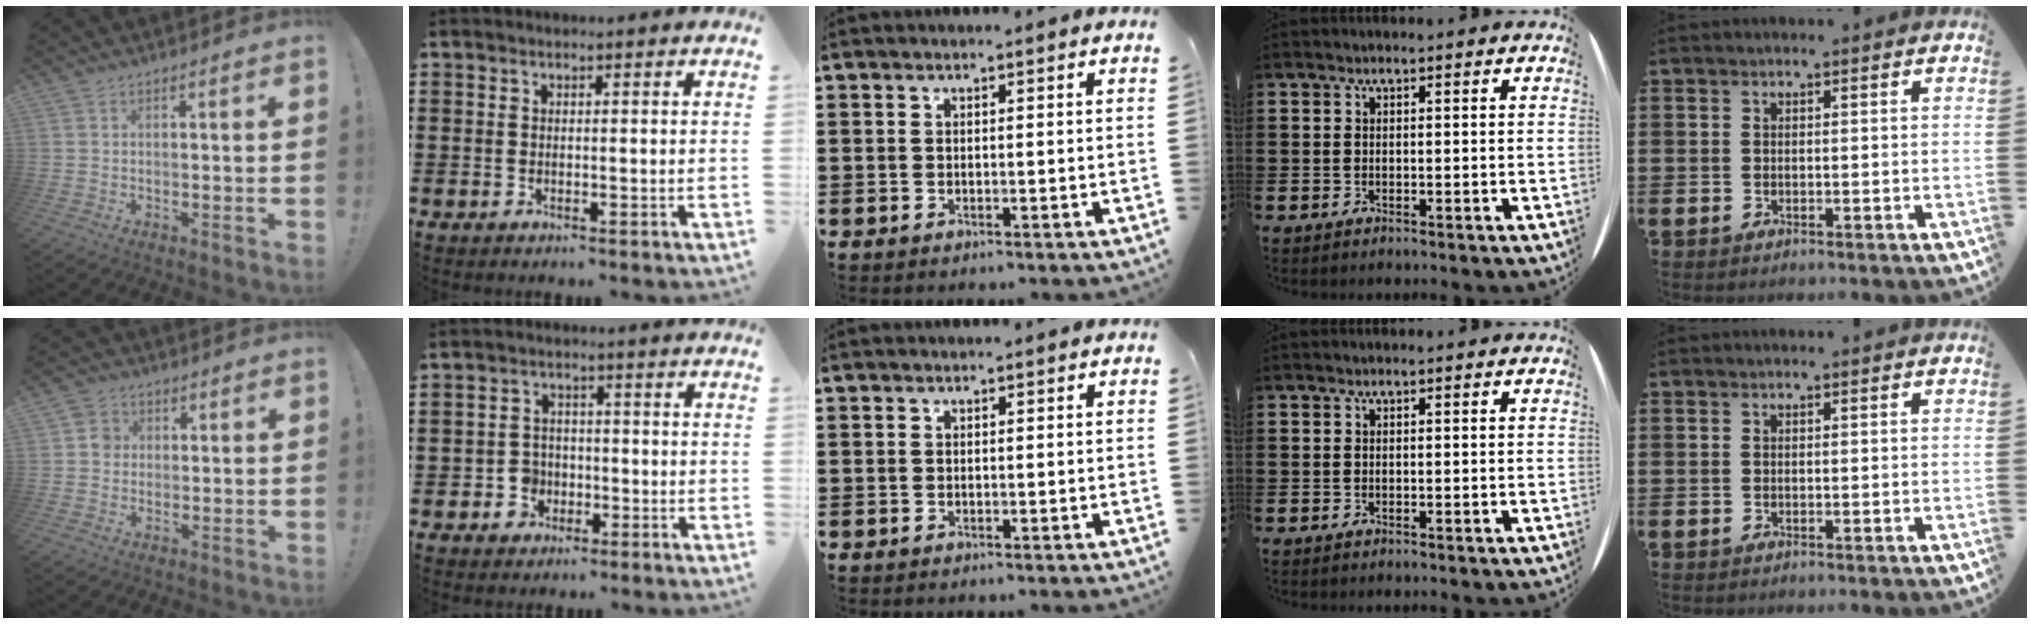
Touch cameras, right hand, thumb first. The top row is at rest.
{"thumb": {"total": 2.0, "force": [-0.1, 1.9, 0.7], "torque": [-0.006, 0.003, -0.004]}, "index": {"total": 1.1, "force": [-0.6, 0.9, 0.5], "torque": [-0.011, 0.001, -0.012]}}